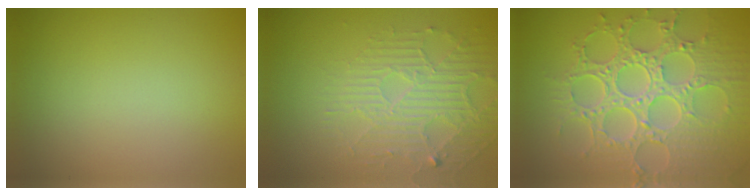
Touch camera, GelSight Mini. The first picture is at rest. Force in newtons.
{"total": 4.7, "press": 3.4, "slide": 3.3}
{"total": 8.9, "press": 6.5, "slide": 6.1}